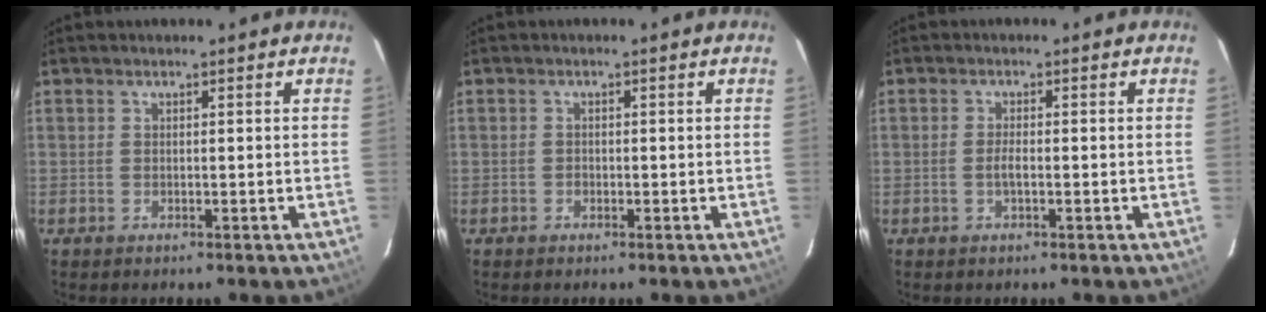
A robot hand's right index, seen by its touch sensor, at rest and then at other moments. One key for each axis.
{"total": 0.7, "fx": -0.4, "fy": 0.6, "fz": 0.1, "tx": -0.001, "ty": 0.000, "tz": -0.008}
{"total": 1.6, "fx": -0.5, "fy": 0.4, "fz": 1.5, "tx": -0.030, "ty": -0.001, "tz": -0.010}